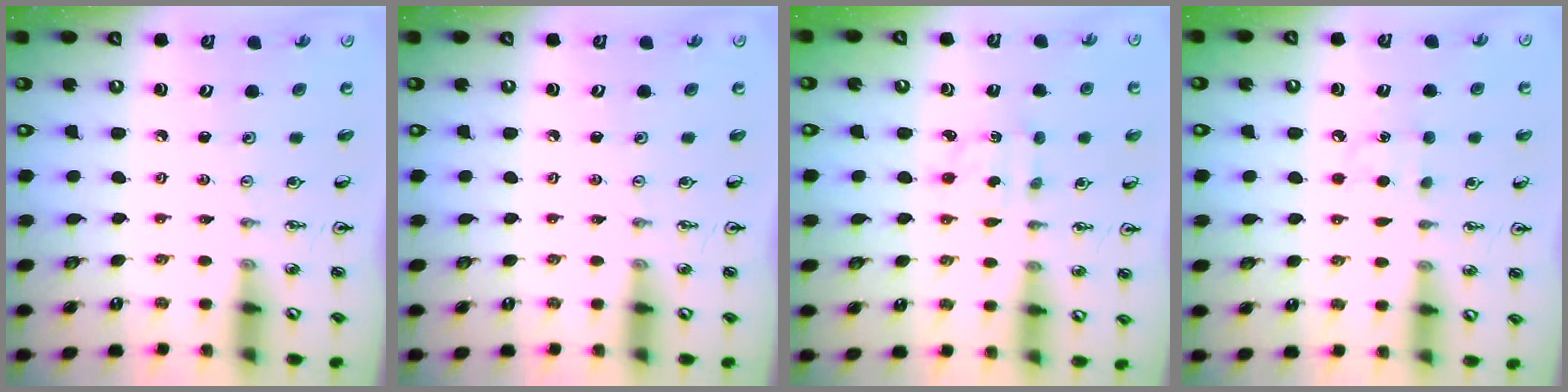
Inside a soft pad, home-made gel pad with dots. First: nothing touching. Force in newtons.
{"total": 0.0}
{"total": 2.1, "press": 2.0, "slide": 0.7}
{"total": 5.7, "press": 5.7, "slide": 0.6}